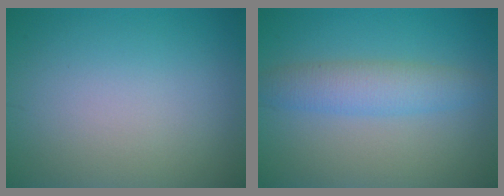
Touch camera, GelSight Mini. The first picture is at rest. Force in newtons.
{"total": 3.4, "press": 3.4, "slide": 0.1}